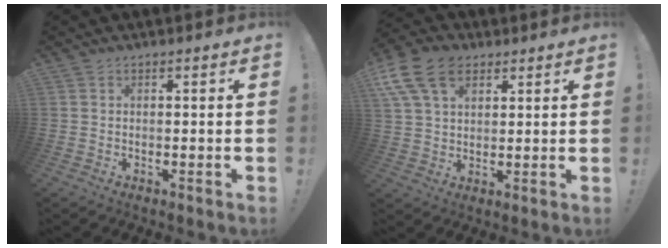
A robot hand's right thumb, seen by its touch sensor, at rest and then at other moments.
{"total": 14.3, "force": [6.7, 9.2, 8.5], "torque": [-0.160, -0.021, 0.129]}